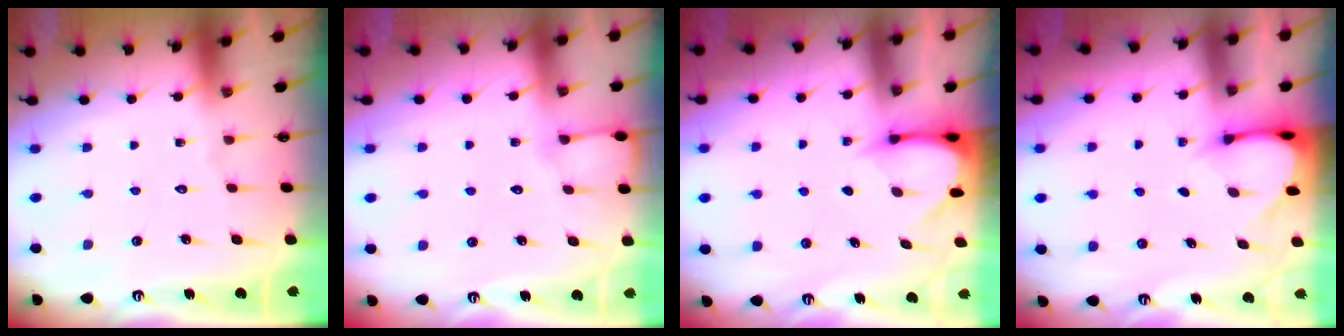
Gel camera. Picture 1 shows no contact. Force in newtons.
{"total": 4.0, "press": 4.0, "slide": 0.6}
{"total": 3.6, "press": 3.6, "slide": 0.3}
{"total": 3.0, "press": 3.0, "slide": 0.2}